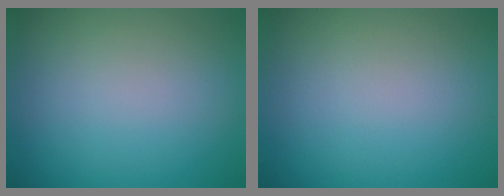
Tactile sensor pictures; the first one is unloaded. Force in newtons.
{"total": 0.0}